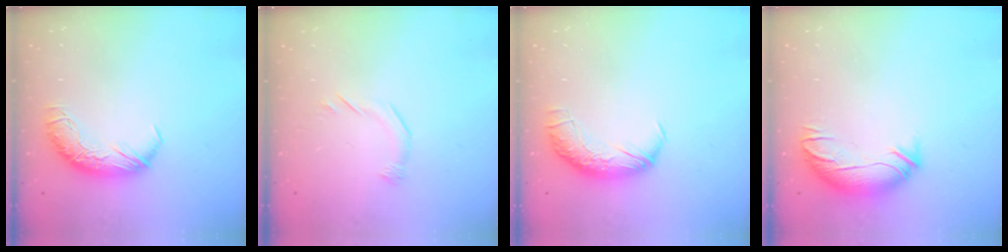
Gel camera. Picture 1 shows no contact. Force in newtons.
{"total": 5.7, "press": 5.6, "slide": 1.0}
{"total": 2.3, "press": 0.9, "slide": 2.1}
{"total": 3.4, "press": 2.1, "slide": 2.6}